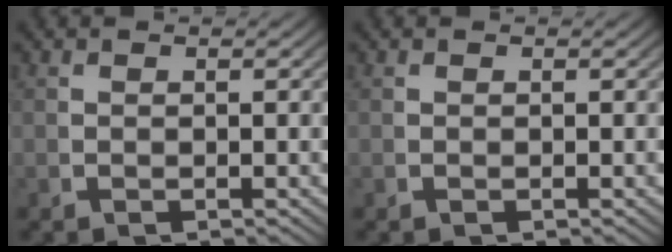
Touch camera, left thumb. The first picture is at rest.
{"total": 0.0}